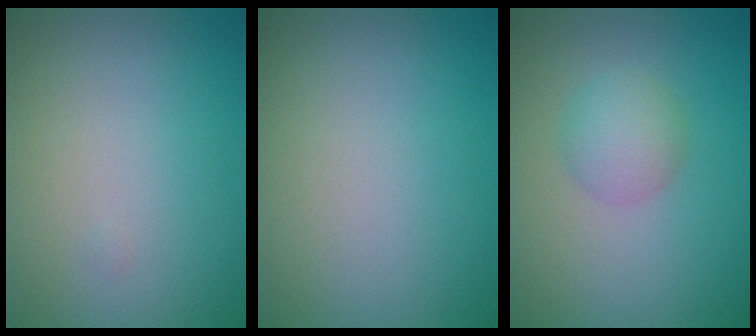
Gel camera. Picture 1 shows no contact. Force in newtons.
{"total": 0.0}
{"total": 2.5, "press": 2.4, "slide": 0.2}